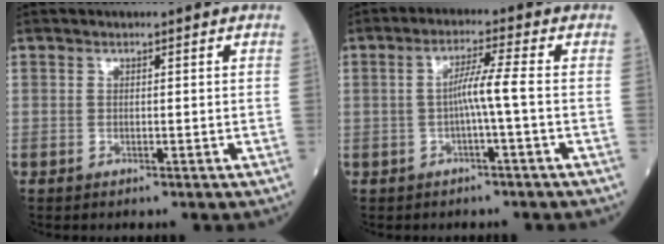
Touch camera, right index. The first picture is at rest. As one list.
[{"total": 4.2, "force": [-0.7, -0.8, 4.1], "torque": [-0.076, 0.010, -0.010]}]